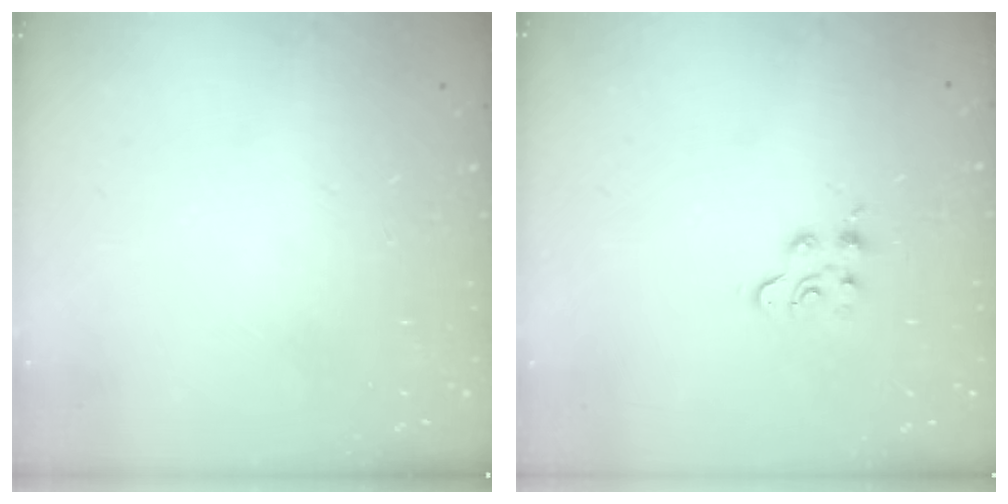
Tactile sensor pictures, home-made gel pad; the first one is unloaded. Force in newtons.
{"total": 3.9, "press": 3.9, "slide": 0.5}